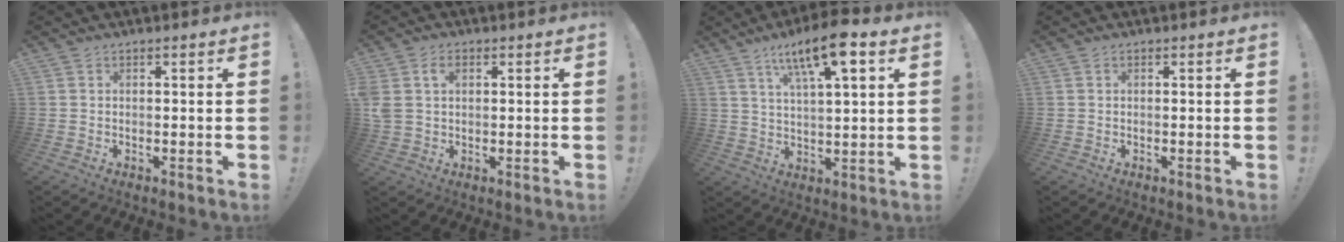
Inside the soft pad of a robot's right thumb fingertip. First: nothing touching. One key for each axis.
{"total": 5.0, "fx": 1.7, "fy": 3.7, "fz": 2.9, "tx": -0.060, "ty": 0.003, "tz": 0.032}
{"total": 12.9, "fx": 6.9, "fy": 3.1, "fz": 10.4, "tx": -0.172, "ty": -0.025, "tz": 0.109}
{"total": 0.0}